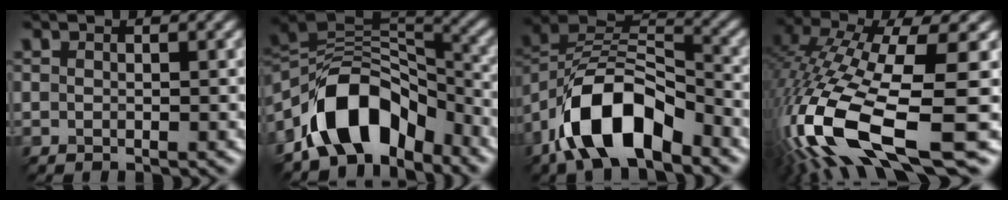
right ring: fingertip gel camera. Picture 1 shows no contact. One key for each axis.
{"total": 9.3, "fx": -6.5, "fy": 4.7, "fz": 4.6, "tx": -0.085, "ty": 0.015, "tz": -0.096}
{"total": 9.1, "fx": -6.3, "fy": 3.5, "fz": 5.5, "tx": -0.128, "ty": 0.012, "tz": -0.098}
{"total": 13.9, "fx": -5.1, "fy": 3.8, "fz": 12.3, "tx": -0.318, "ty": -0.021, "tz": -0.050}